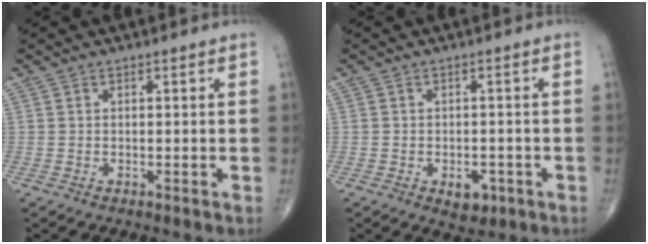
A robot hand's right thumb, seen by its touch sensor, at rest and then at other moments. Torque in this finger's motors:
{"motor_torque": [0.55, 0.40, 0.24, -0.42, 0.00]}